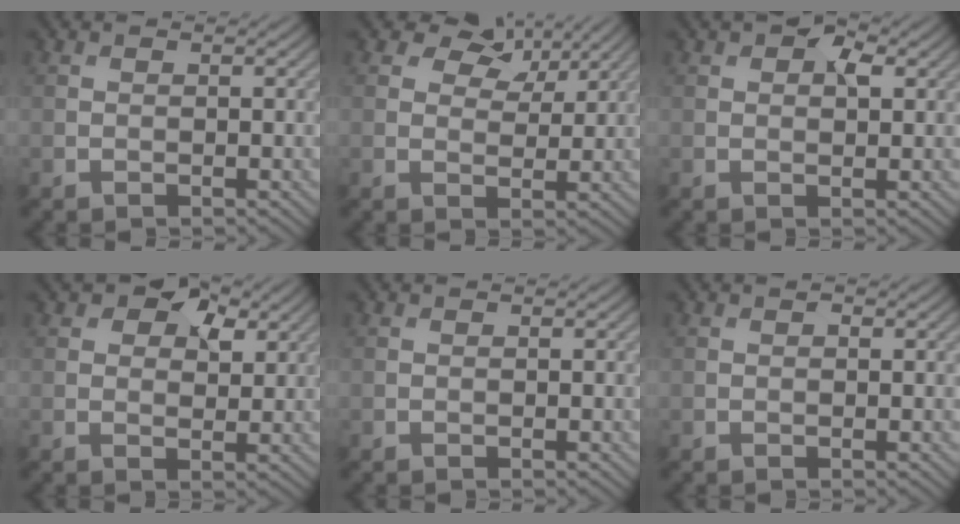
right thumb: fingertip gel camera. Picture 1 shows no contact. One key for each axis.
{"total": 5.9, "fx": 3.7, "fy": 3.4, "fz": 3.1, "tx": -0.042, "ty": -0.003, "tz": 0.057}
{"total": 3.3, "fx": 1.5, "fy": 1.8, "fz": 2.3, "tx": -0.036, "ty": 0.003, "tz": 0.023}
{"total": 6.1, "fx": 3.4, "fy": 3.5, "fz": 3.6, "tx": -0.047, "ty": -0.001, "tz": 0.052}
{"total": 0.0}
{"total": 0.6, "fx": 0.3, "fy": 0.3, "fz": 0.4, "tx": -0.004, "ty": 0.000, "tz": 0.002}